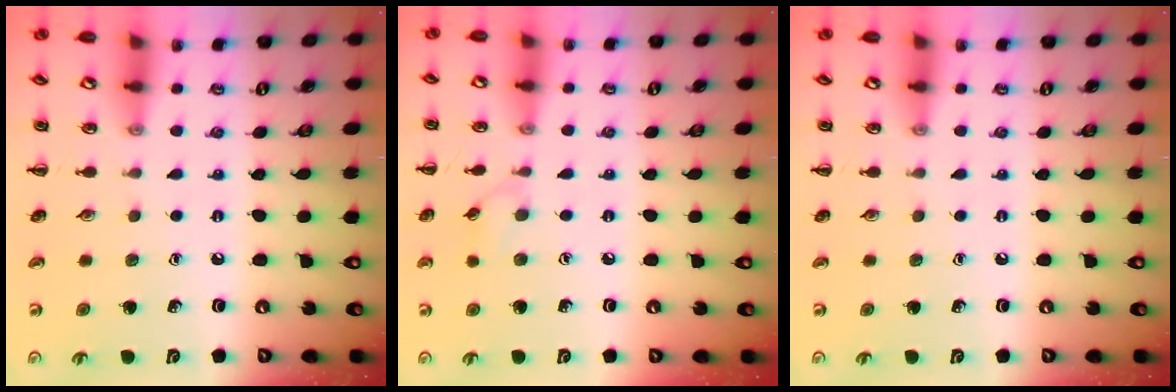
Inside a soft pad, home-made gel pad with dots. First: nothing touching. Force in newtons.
{"total": 5.4, "press": 5.0, "slide": 2.0}
{"total": 0.0}